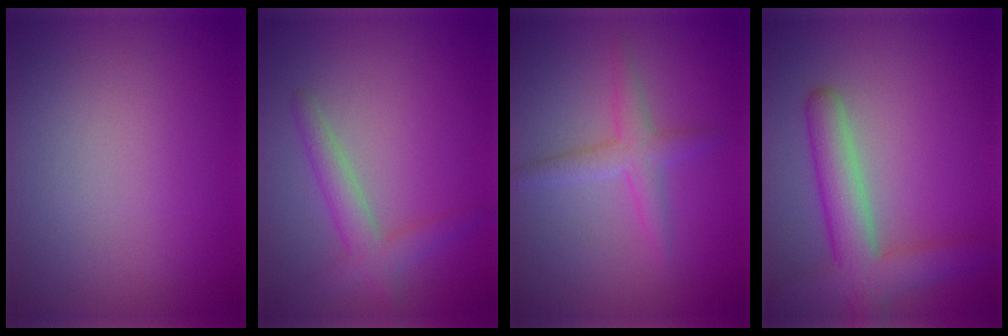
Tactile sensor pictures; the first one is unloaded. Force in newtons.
{"total": 2.7, "press": 2.7, "slide": 0.3}
{"total": 2.3, "press": 2.3, "slide": 0.0}
{"total": 5.4, "press": 5.4, "slide": 0.3}